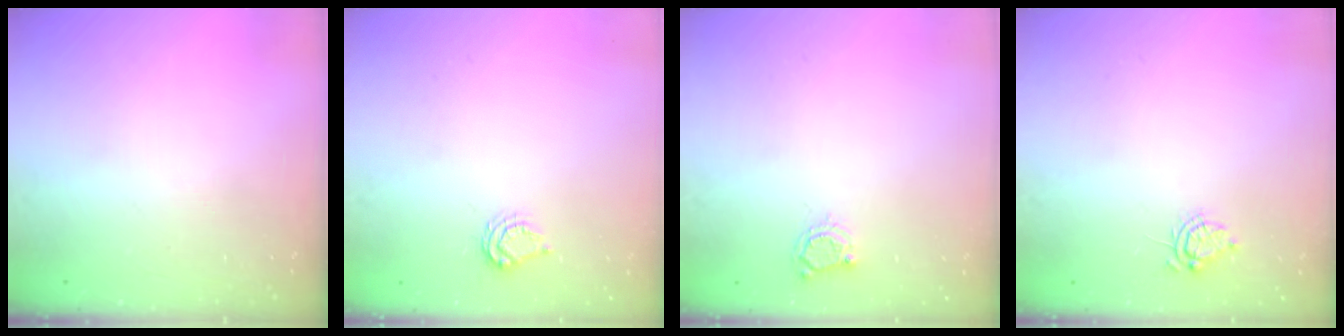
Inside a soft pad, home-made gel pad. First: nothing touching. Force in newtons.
{"total": 4.6, "press": 4.5, "slide": 0.6}
{"total": 3.6, "press": 3.5, "slide": 0.4}
{"total": 6.1, "press": 6.0, "slide": 1.0}